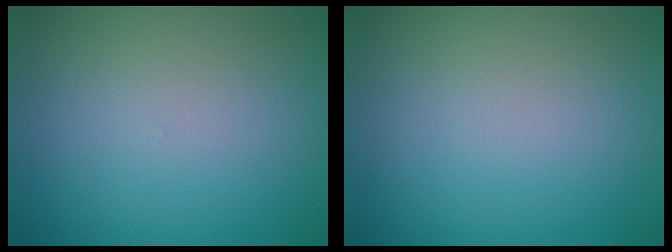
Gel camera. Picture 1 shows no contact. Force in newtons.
{"total": 0.0}